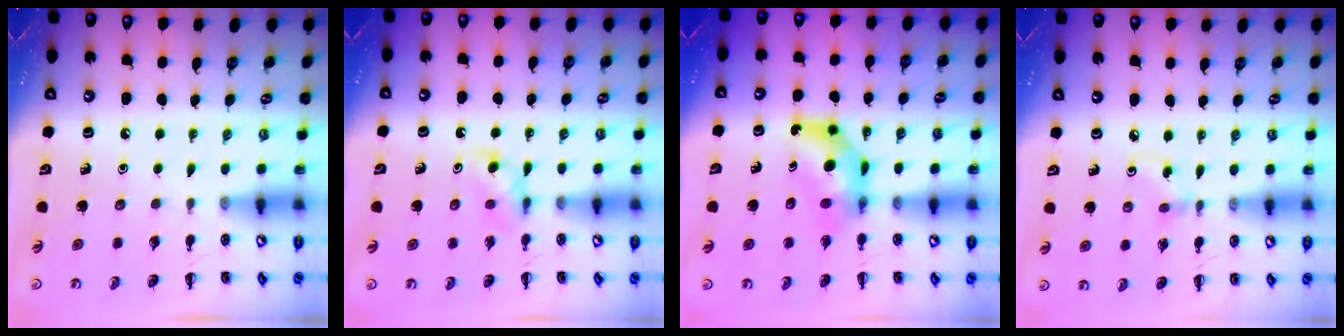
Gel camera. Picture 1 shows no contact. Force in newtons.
{"total": 3.8, "press": 3.4, "slide": 1.5}
{"total": 7.0, "press": 6.8, "slide": 1.4}
{"total": 3.2, "press": 3.0, "slide": 1.2}